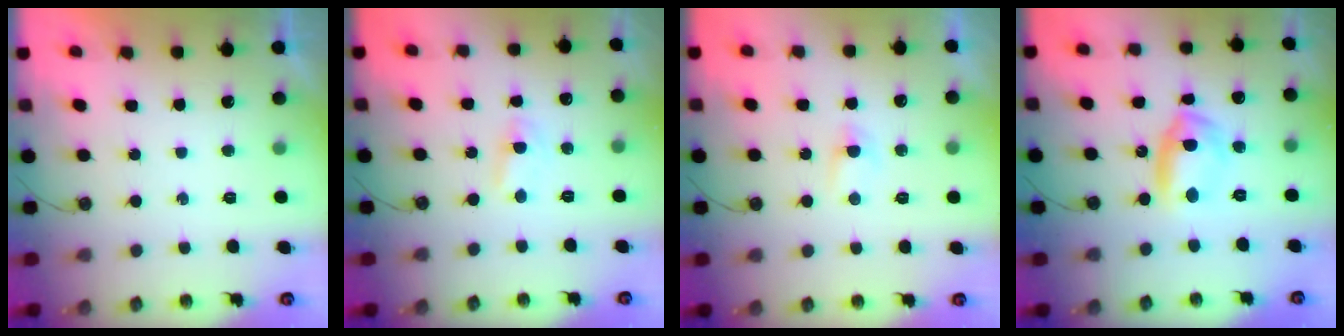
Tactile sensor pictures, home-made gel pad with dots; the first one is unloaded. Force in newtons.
{"total": 2.2, "press": 2.2, "slide": 0.3}
{"total": 2.2, "press": 2.2, "slide": 0.3}
{"total": 11.5, "press": 8.9, "slide": 7.3}